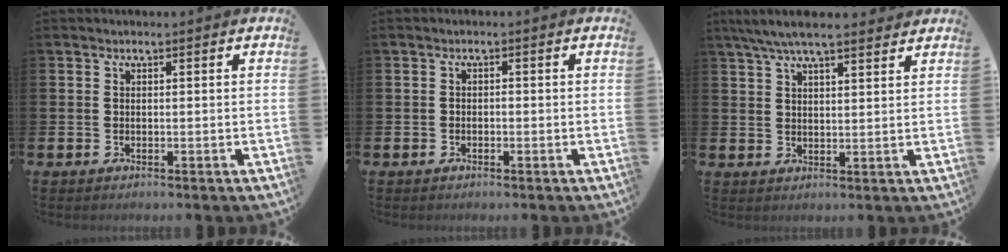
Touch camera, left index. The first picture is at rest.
{"total": 0.7, "force": [-0.5, 0.5, 0.3], "torque": [-0.011, 0.002, -0.010]}
{"total": 6.3, "force": [5.6, 1.1, 2.8], "torque": [-0.064, -0.013, 0.102]}